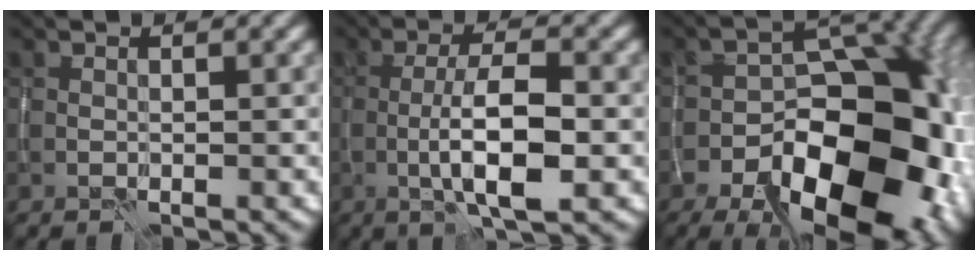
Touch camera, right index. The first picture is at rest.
{"total": 5.9, "force": [-1.6, 1.5, 5.5], "torque": [-0.097, 0.005, -0.033]}
{"total": 17.2, "force": [-6.8, 9.3, 12.7], "torque": [-0.145, -0.008, -0.107]}